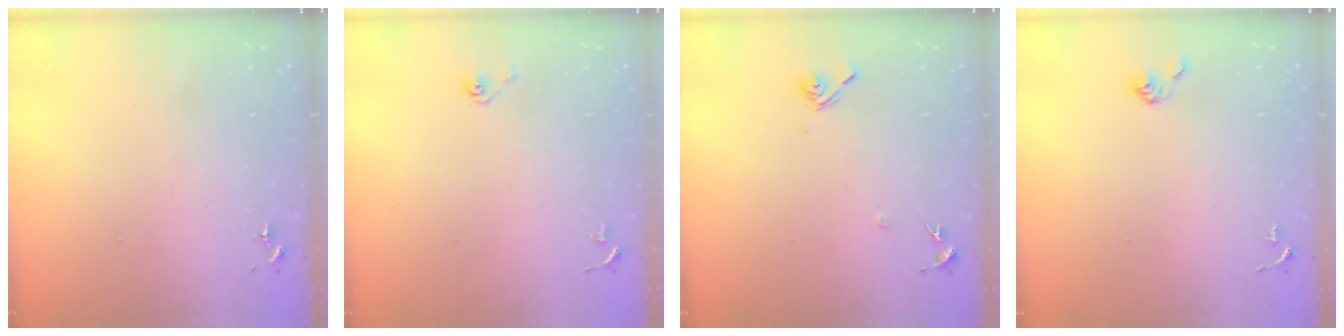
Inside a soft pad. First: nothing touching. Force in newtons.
{"total": 4.0, "press": 3.3, "slide": 2.2}
{"total": 7.5, "press": 7.3, "slide": 1.6}
{"total": 4.0, "press": 3.9, "slide": 0.8}